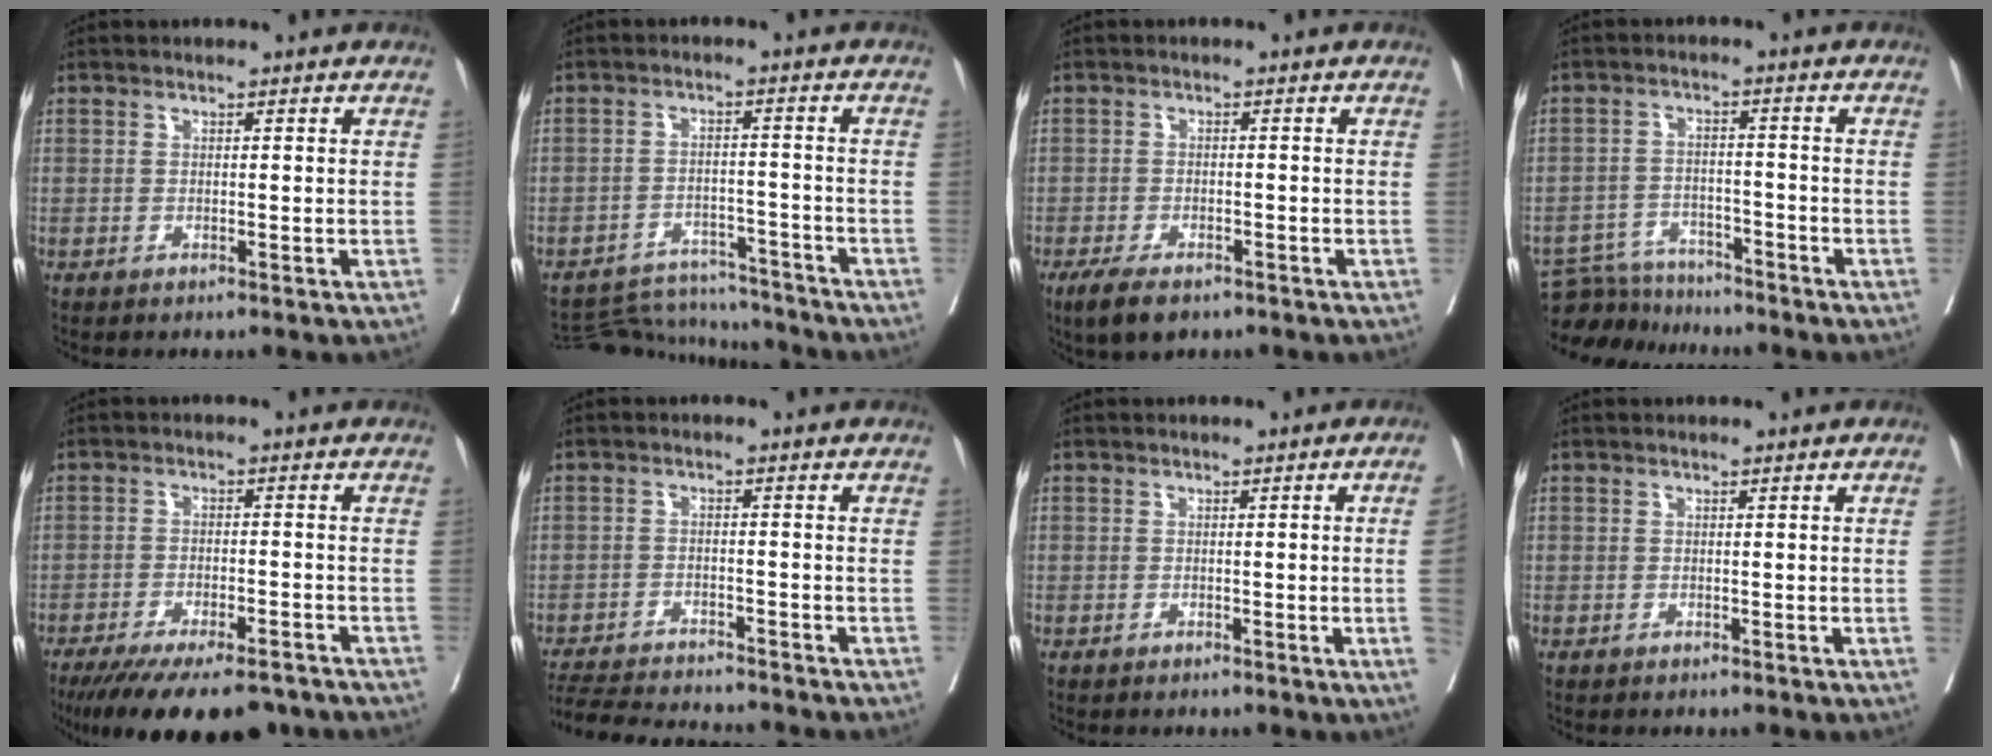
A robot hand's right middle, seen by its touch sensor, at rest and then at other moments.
{"total": 11.4, "force": [-11.3, 1.6, 0.5], "torque": [-0.008, 0.009, -0.167]}
{"total": 5.5, "force": [-3.9, 2.0, 3.3], "torque": [-0.057, -0.009, -0.063]}
{"total": 7.0, "force": [-6.8, 1.4, -0.4], "torque": [0.003, 0.002, -0.122]}
{"total": 16.9, "force": [-13.7, 4.5, 8.9], "torque": [-0.145, -0.023, -0.195]}
{"total": 11.2, "force": [-10.7, 0.9, 3.4], "torque": [-0.057, -0.006, -0.166]}
{"total": 3.6, "force": [-0.6, -1.4, 3.3], "torque": [-0.039, -0.006, -0.008]}
{"total": 0.9, "force": [-0.1, -0.4, 0.8], "torque": [-0.003, 0.003, -0.002]}